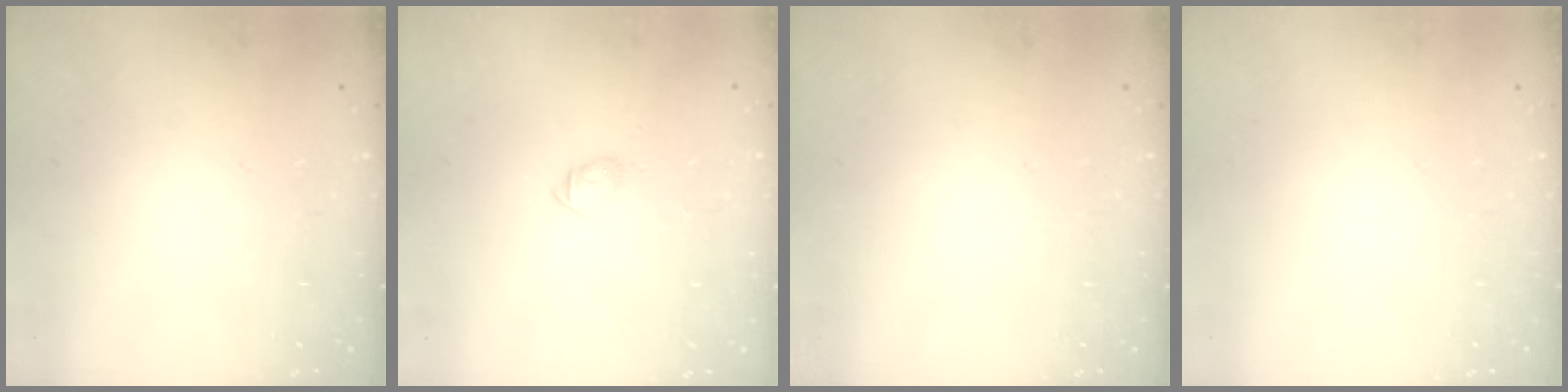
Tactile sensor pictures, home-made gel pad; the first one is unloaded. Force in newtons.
{"total": 3.5, "press": 3.3, "slide": 1.0}
{"total": 0.0}
{"total": 0.0}